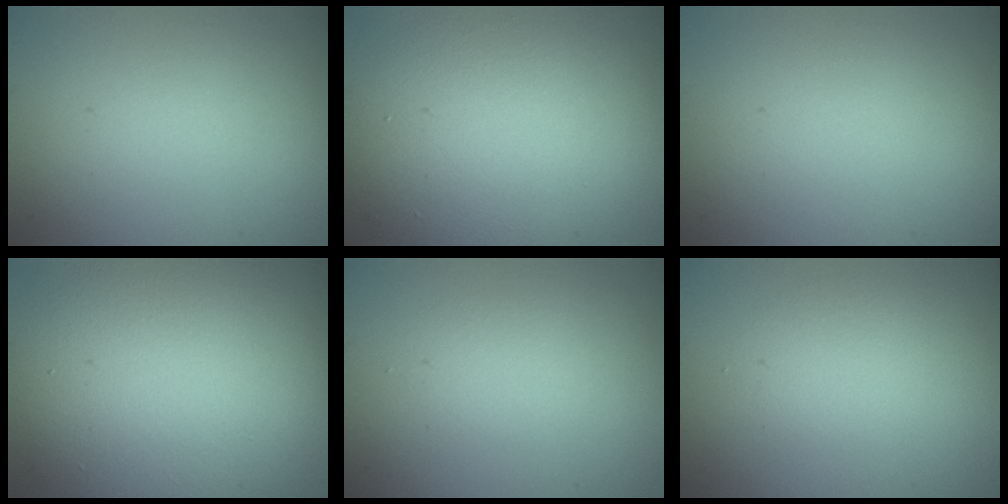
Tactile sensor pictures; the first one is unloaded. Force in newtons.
{"total": 11.9, "press": 11.9, "slide": 0.5}
{"total": 0.0}
{"total": 12.8, "press": 12.7, "slide": 1.1}
{"total": 1.2, "press": 1.2, "slide": 0.0}
{"total": 1.7, "press": 1.7, "slide": 0.1}